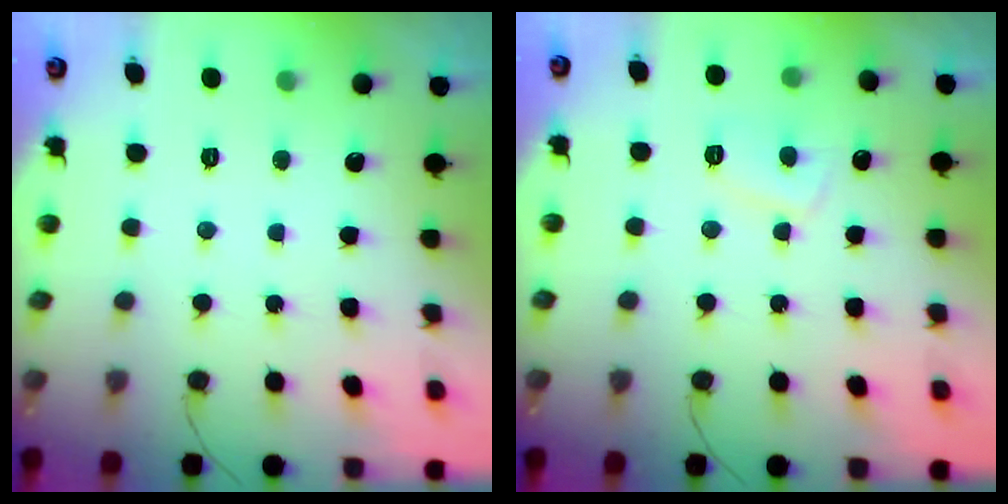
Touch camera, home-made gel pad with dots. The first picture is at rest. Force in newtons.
{"total": 5.9, "press": 5.9, "slide": 0.4}